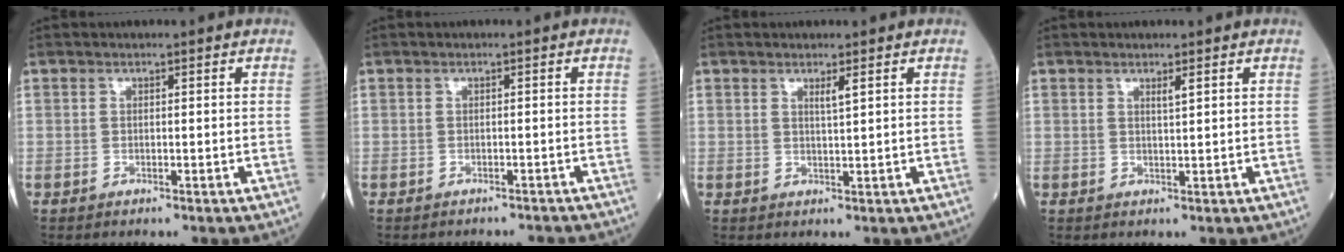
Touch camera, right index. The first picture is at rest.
{"total": 4.9, "force": [-4.7, 1.2, 0.7], "torque": [-0.003, -0.002, -0.050]}
{"total": 1.6, "force": [0.9, -0.1, 1.3], "torque": [-0.025, -0.006, 0.015]}
{"total": 1.2, "force": [0.8, -0.1, 1.0], "torque": [-0.019, -0.004, 0.013]}